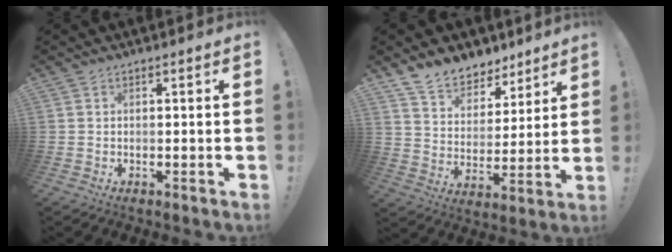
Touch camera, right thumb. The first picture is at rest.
{"total": 11.0, "force": [9.2, 5.5, 2.6], "torque": [-0.058, -0.071, 0.176]}